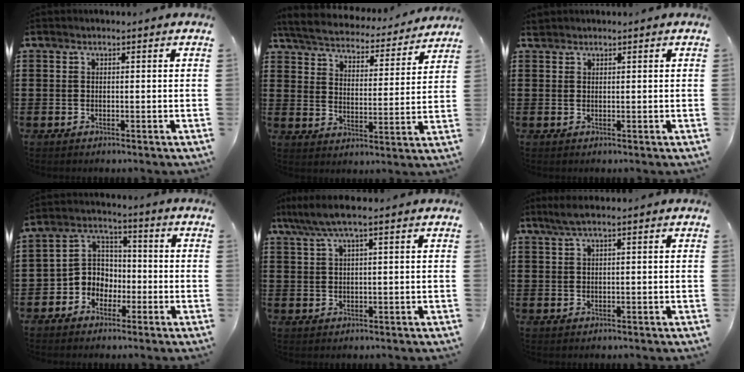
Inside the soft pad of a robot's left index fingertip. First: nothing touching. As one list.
[{"total": 4.2, "force": [4.2, 0.1, 0.6], "torque": [-0.036, -0.035, 0.065]}, {"total": 0.8, "force": [0.7, 0.3, 0.2], "torque": [-0.006, 0.001, 0.015]}, {"total": 5.1, "force": [-2.1, 4.5, 1.0], "torque": [-0.043, 0.003, -0.049]}, {"total": 3.9, "force": [2.1, 0.3, 3.3], "torque": [-0.068, 0.005, 0.036]}, {"total": 2.0, "force": [0.9, 0.0, 1.8], "torque": [-0.034, -0.001, 0.018]}]